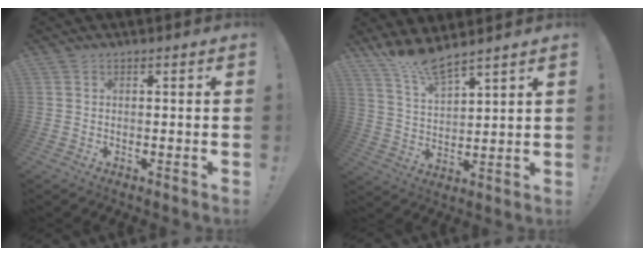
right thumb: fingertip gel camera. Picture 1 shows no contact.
{"total": 8.8, "force": [7.9, 1.2, 3.6], "torque": [-0.079, -0.051, 0.147]}